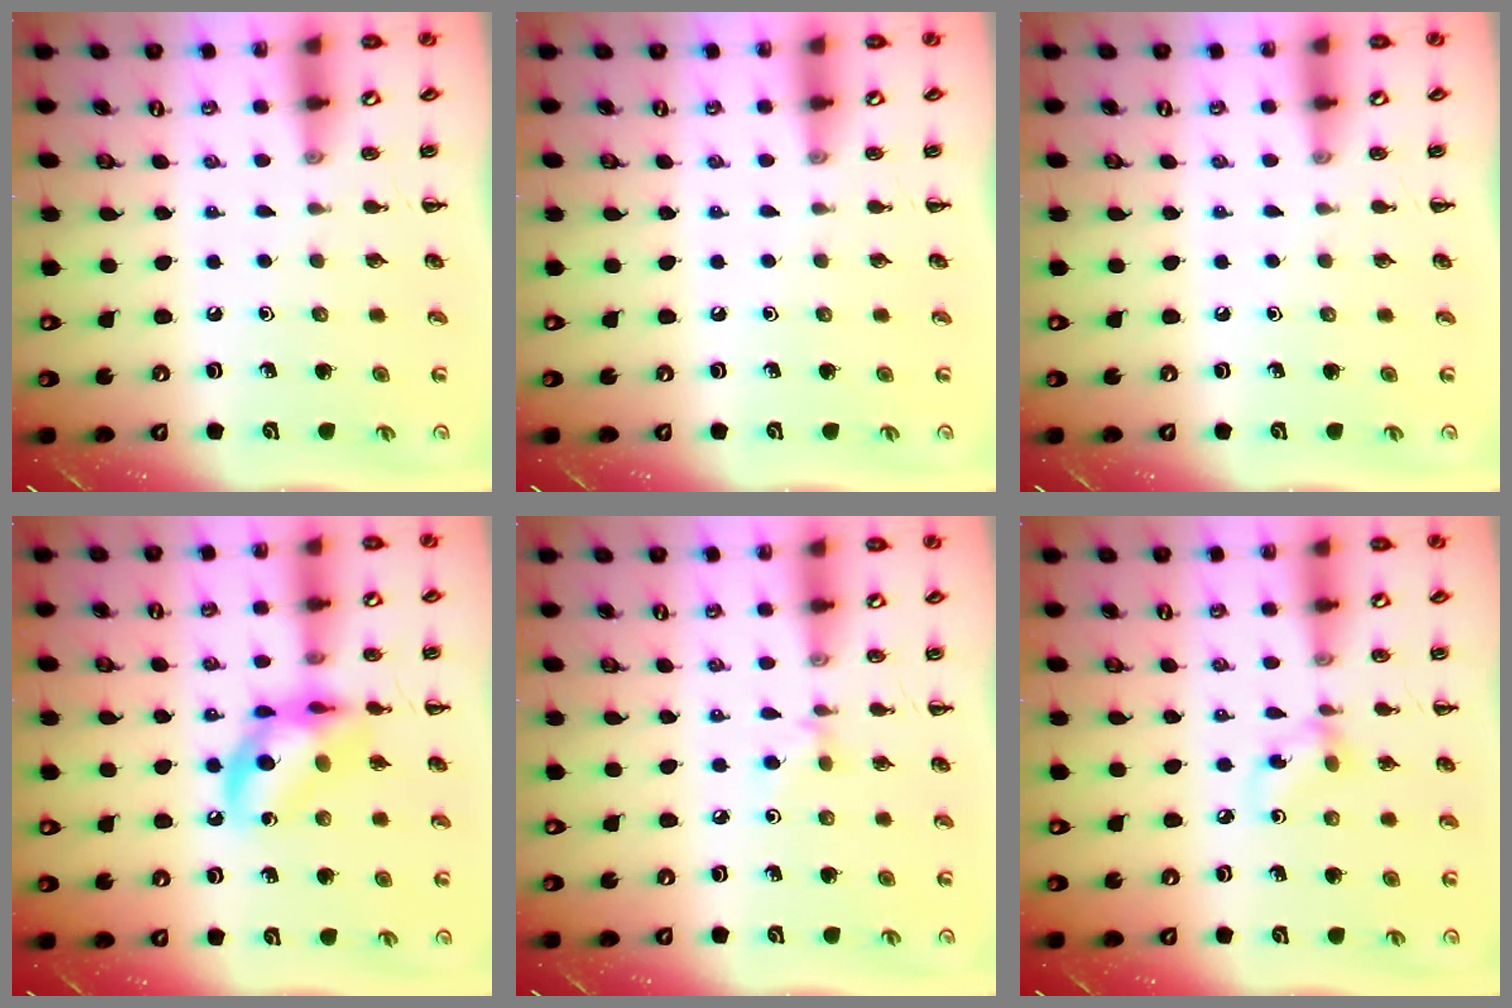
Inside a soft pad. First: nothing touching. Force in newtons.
{"total": 0.0}
{"total": 0.0}
{"total": 12.8, "press": 12.6, "slide": 2.0}
{"total": 2.8, "press": 2.6, "slide": 0.9}
{"total": 4.0, "press": 3.8, "slide": 1.2}